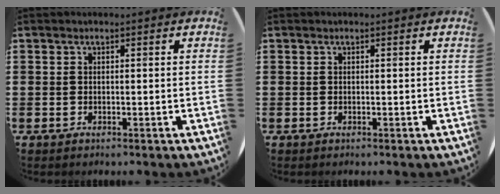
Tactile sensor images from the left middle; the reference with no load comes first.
{"total": 0.0}